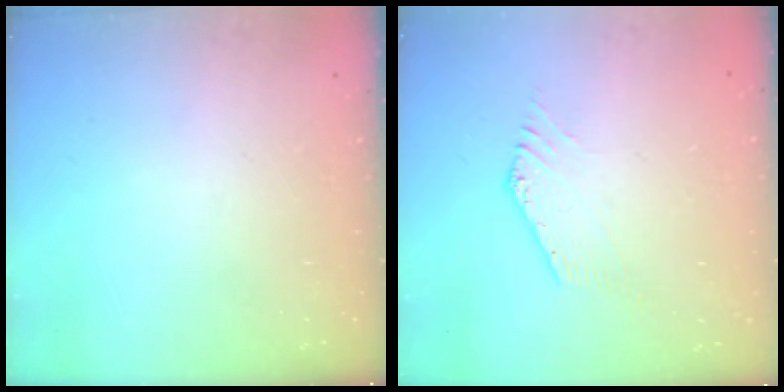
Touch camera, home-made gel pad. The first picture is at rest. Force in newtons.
{"total": 1.3, "press": 1.3, "slide": 0.1}